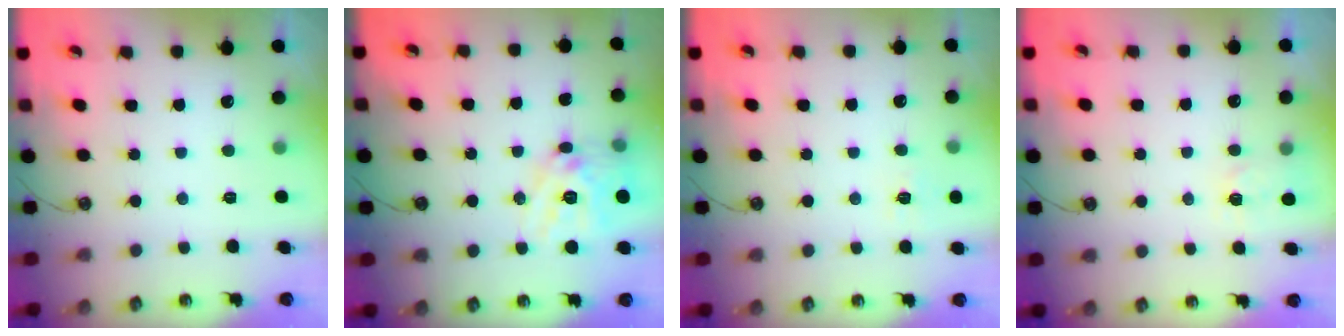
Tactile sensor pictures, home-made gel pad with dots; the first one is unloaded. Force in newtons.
{"total": 15.4, "press": 15.3, "slide": 1.4}
{"total": 6.6, "press": 6.6, "slide": 0.5}
{"total": 4.7, "press": 4.6, "slide": 0.5}